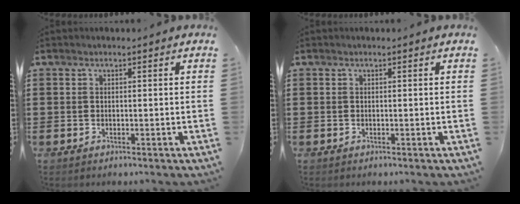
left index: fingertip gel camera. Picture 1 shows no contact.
{"total": 0.0}